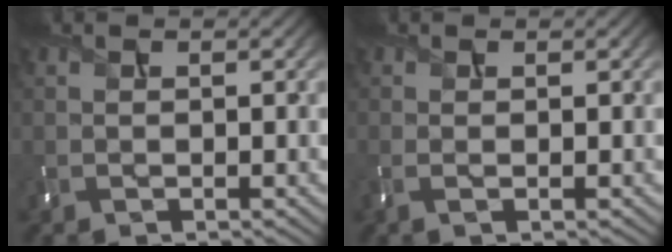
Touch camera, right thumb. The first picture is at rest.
{"total": 0.9, "force": [-0.2, 0.1, 0.9], "torque": [-0.023, -0.005, -0.005]}